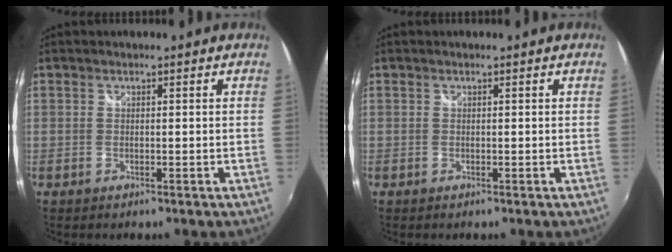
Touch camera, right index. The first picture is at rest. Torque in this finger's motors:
{"motor_torque": [-0.02, 0.02, -0.01, 0.00]}